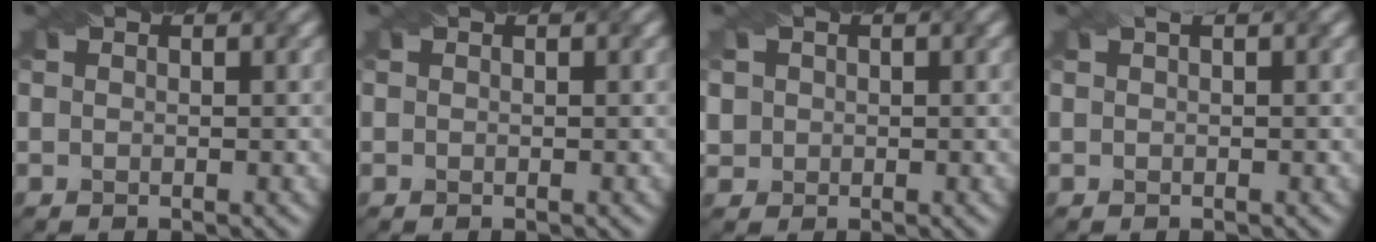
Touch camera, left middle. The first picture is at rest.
{"total": 0.0}
{"total": 3.5, "force": [1.3, 2.9, 1.3], "torque": [-0.037, 0.019, 0.020]}
{"total": 0.8, "force": [0.6, 0.1, 0.6], "torque": [-0.009, 0.003, 0.014]}